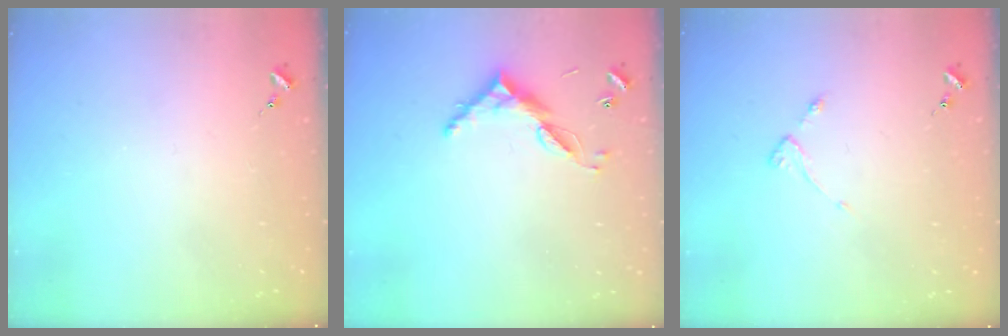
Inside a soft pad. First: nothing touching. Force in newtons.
{"total": 8.7, "press": 8.7, "slide": 0.5}
{"total": 2.8, "press": 2.7, "slide": 0.5}